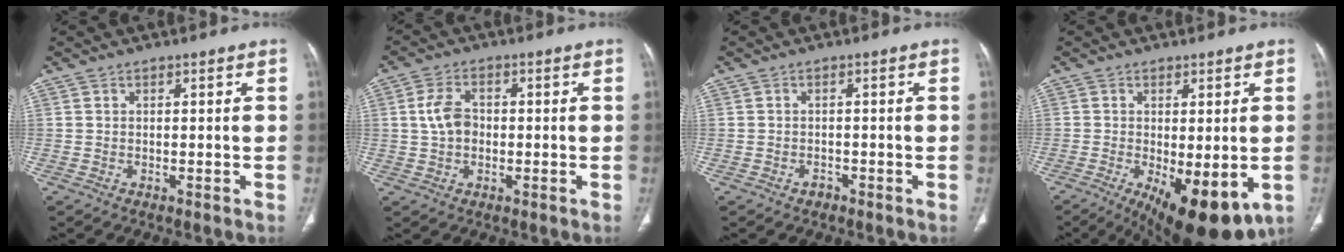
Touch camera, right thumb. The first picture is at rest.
{"total": 5.6, "force": [0.2, 3.9, 4.0], "torque": [-0.077, 0.011, 0.000]}
{"total": 1.2, "force": [-0.8, 0.8, 0.3], "torque": [-0.006, 0.006, -0.013]}
{"total": 14.3, "force": [-5.0, 5.6, 12.2], "torque": [-0.164, -0.019, -0.059]}